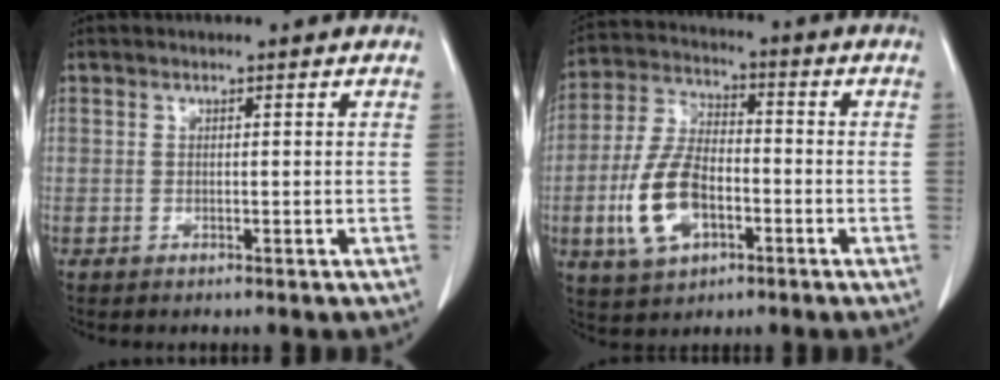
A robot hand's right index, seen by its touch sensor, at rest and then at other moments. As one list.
[{"total": 11.4, "force": [-3.6, 6.0, 9.1], "torque": [-0.212, 0.006, -0.064]}]